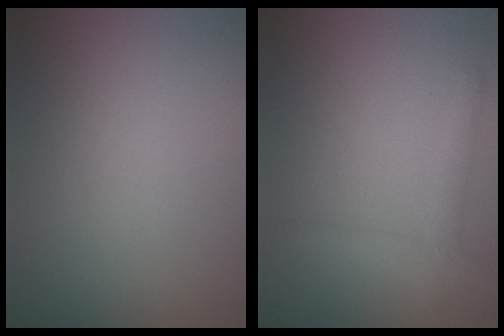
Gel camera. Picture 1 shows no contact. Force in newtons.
{"total": 2.2, "press": 2.2, "slide": 0.0}